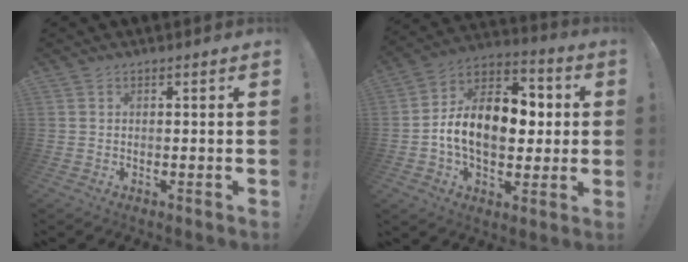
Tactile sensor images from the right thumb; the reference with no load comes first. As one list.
[{"total": 17.1, "force": [-0.9, 11.4, 12.7], "torque": [-0.211, 0.015, -0.010]}]